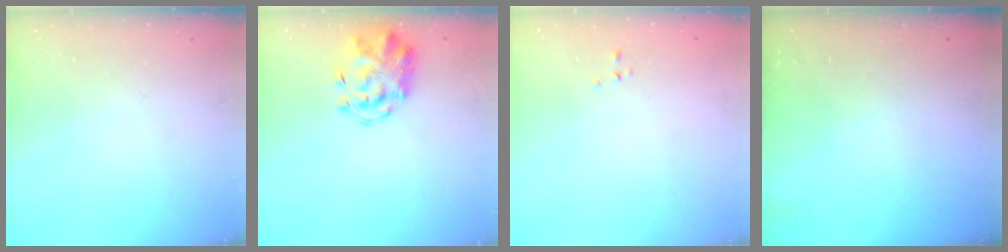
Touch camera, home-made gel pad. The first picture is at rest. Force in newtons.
{"total": 3.7, "press": 3.5, "slide": 1.4}
{"total": 0.6, "press": 0.3, "slide": 0.5}
{"total": 0.0}